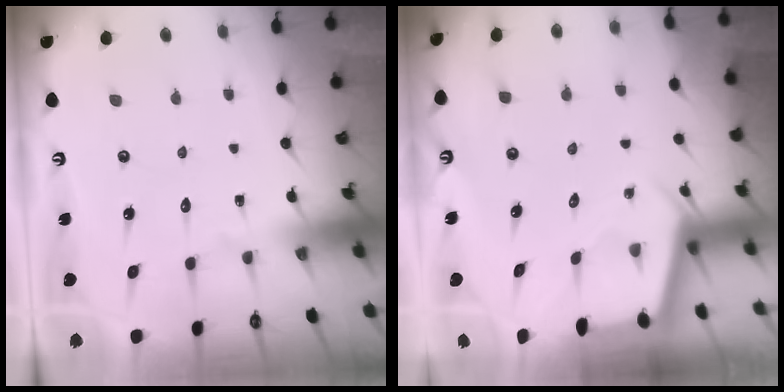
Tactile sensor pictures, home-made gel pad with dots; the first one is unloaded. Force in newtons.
{"total": 2.3, "press": 2.3, "slide": 0.3}